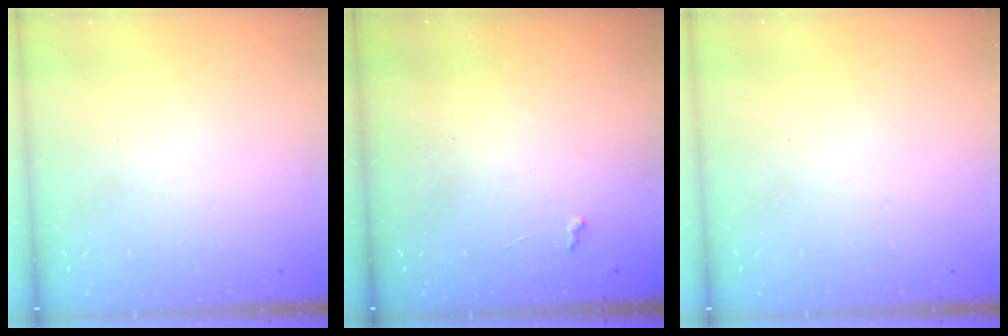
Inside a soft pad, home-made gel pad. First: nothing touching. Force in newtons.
{"total": 2.6, "press": 2.6, "slide": 0.5}
{"total": 0.0}